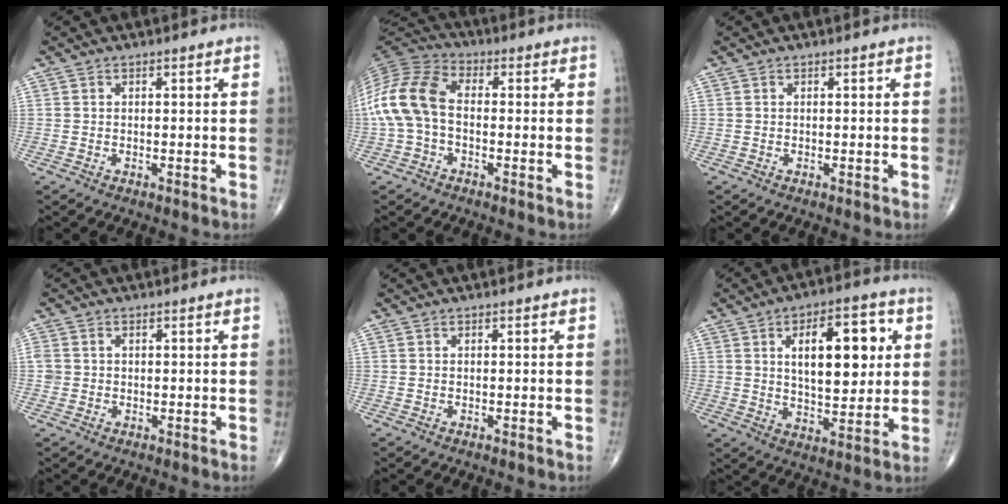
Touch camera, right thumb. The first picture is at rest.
{"total": 12.6, "force": [-0.8, 8.0, 9.8], "torque": [-0.211, 0.032, -0.026]}
{"total": 0.0}
{"total": 2.2, "force": [0.2, 2.0, 0.9], "torque": [-0.016, 0.004, 0.009]}
{"total": 0.0}
{"total": 16.1, "force": [4.1, 7.6, 13.6], "torque": [-0.168, -0.008, 0.066]}